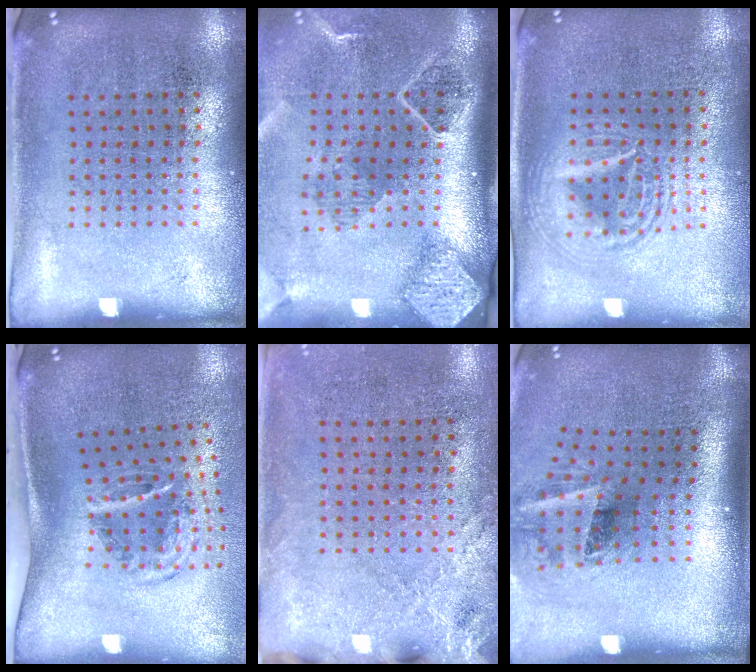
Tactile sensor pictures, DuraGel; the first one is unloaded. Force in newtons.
{"total": 2.7, "press": 2.0, "slide": 1.8}
{"total": 2.2, "press": 2.2, "slide": 0.2}
{"total": 2.1, "press": 1.2, "slide": 1.7}
{"total": 2.5, "press": 2.1, "slide": 1.4}
{"total": 2.0, "press": 1.2, "slide": 1.6}